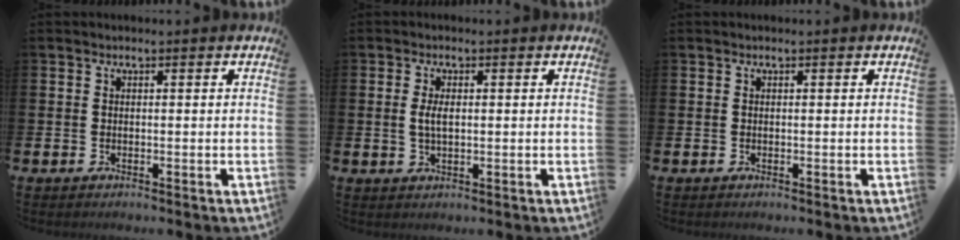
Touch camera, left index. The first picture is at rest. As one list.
[{"total": 2.7, "force": [0.3, 1.2, 2.4], "torque": [-0.047, 0.006, 0.002]}, {"total": 0.0}]